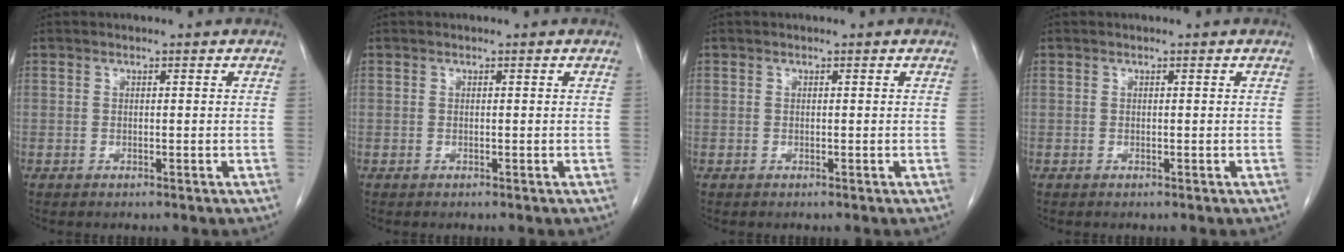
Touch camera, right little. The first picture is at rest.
{"total": 0.0}
{"total": 0.0}
{"total": 0.0}